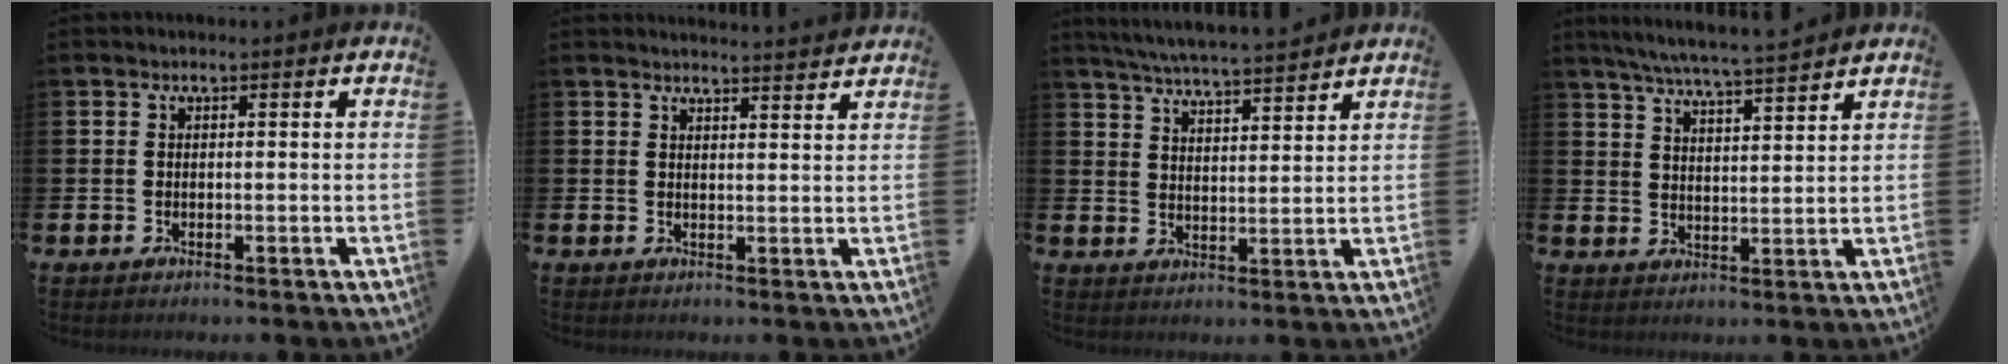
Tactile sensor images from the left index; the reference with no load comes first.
{"total": 2.9, "force": [2.8, -0.3, -0.2], "torque": [0.008, -0.022, 0.050]}
{"total": 5.6, "force": [5.5, -0.2, 1.1], "torque": [-0.040, -0.033, 0.097]}
{"total": 6.2, "force": [5.9, -0.3, 1.9], "torque": [-0.046, -0.037, 0.101]}